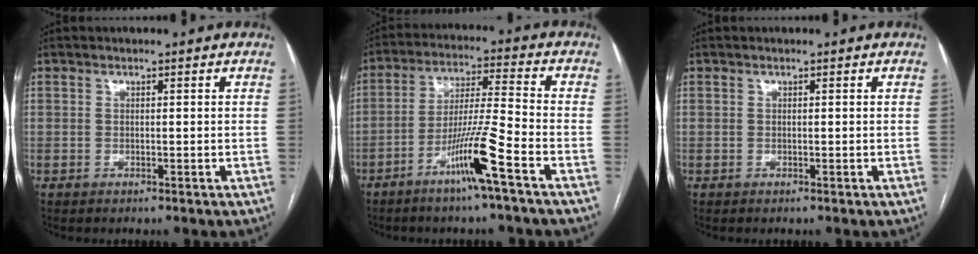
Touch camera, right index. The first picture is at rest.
{"total": 10.4, "force": [-5.6, -1.1, 8.7], "torque": [-0.165, -0.008, -0.108]}
{"total": 0.0}